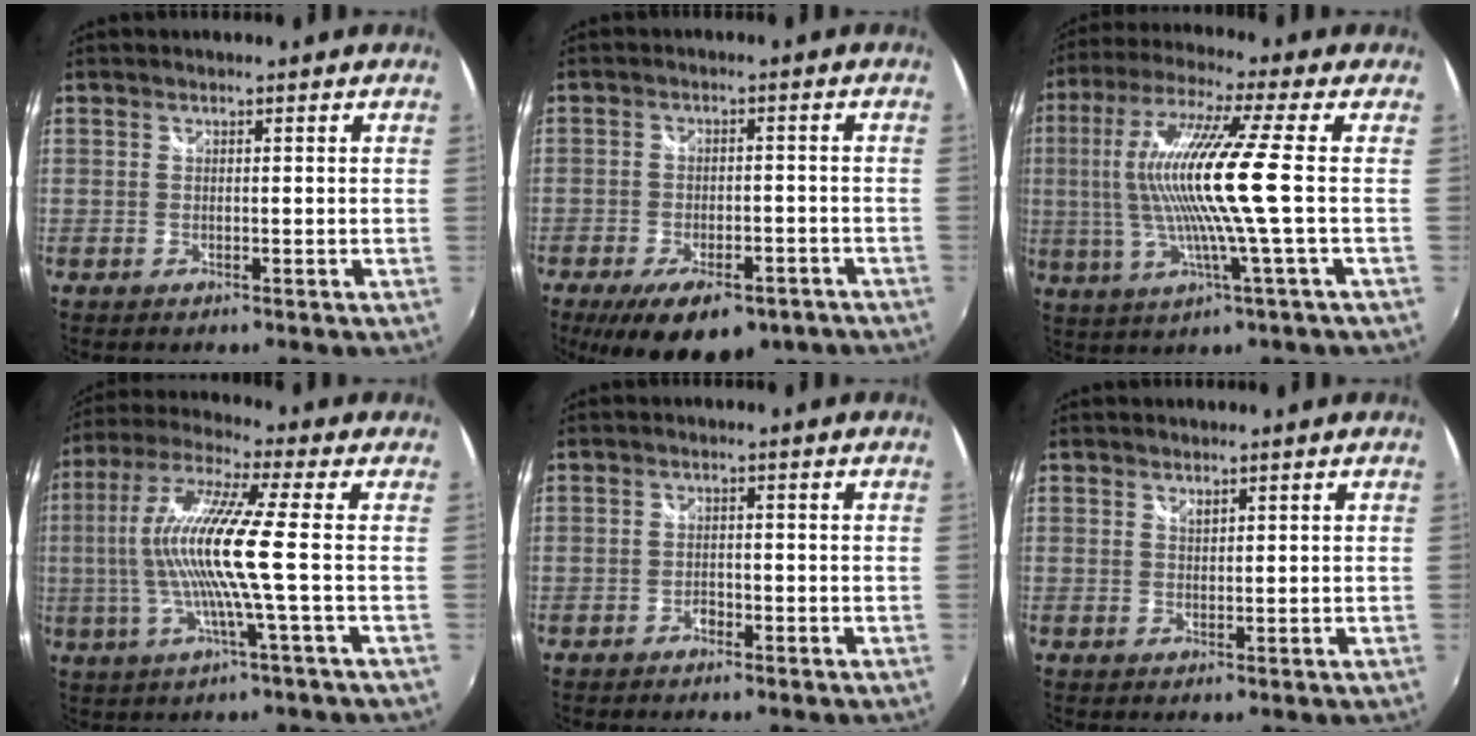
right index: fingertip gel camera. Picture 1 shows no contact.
{"total": 15.8, "force": [-10.7, 6.5, 9.6], "torque": [-0.185, -0.028, -0.144]}
{"total": 15.3, "force": [-0.2, -0.6, 15.3], "torque": [-0.285, -0.002, -0.003]}
{"total": 13.4, "force": [-1.2, -0.9, 13.3], "torque": [-0.257, 0.001, -0.024]}
{"total": 1.4, "force": [-1.1, 0.8, 0.4], "torque": [-0.008, 0.001, -0.019]}
{"total": 1.0, "force": [0.8, 0.4, 0.4], "torque": [-0.005, 0.000, 0.014]}